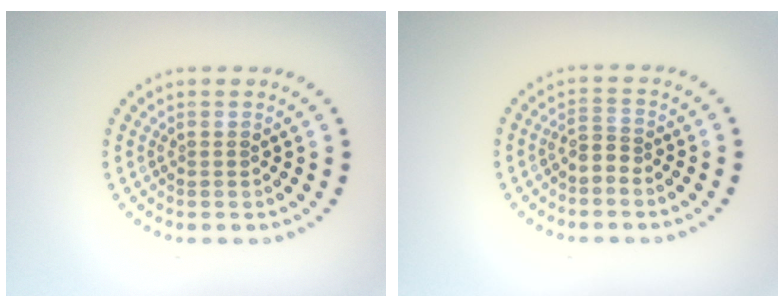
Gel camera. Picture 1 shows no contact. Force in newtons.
{"total": 1.6, "press": 1.2, "slide": 1.0}